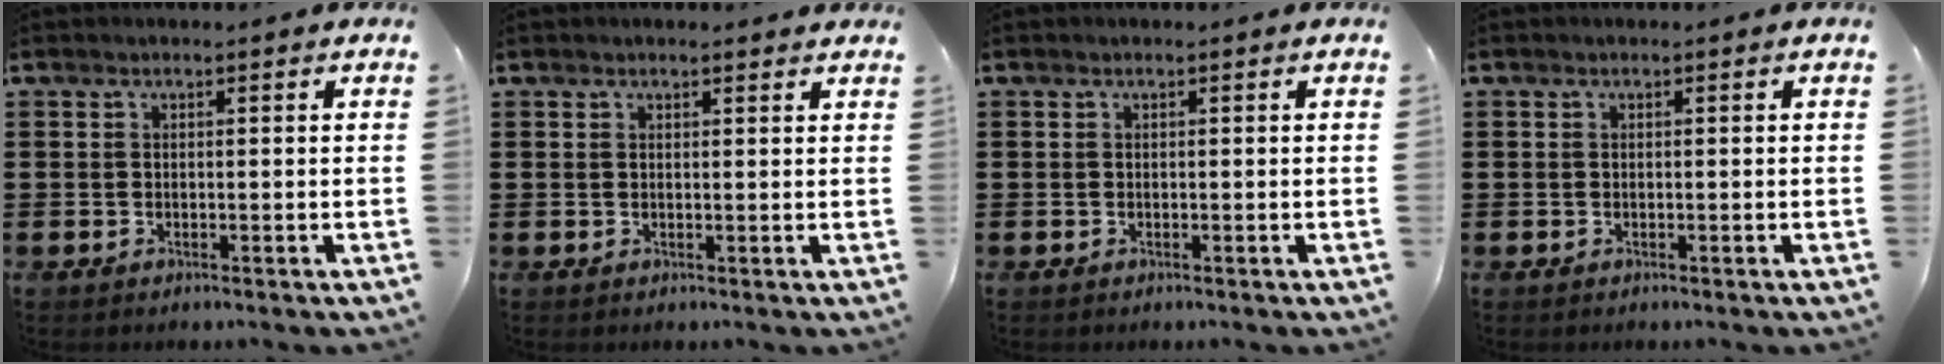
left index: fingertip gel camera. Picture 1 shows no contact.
{"total": 1.0, "force": [1.0, 0.1, 0.2], "torque": [-0.007, 0.001, 0.018]}
{"total": 0.0}
{"total": 0.0}